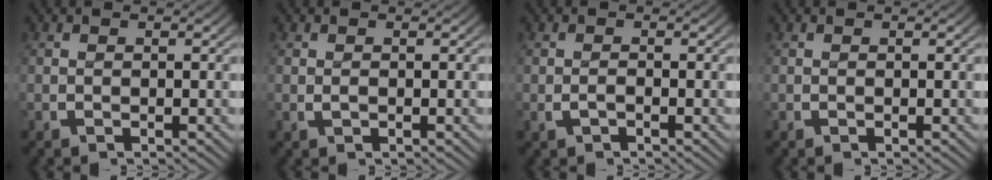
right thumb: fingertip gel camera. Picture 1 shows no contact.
{"total": 0.0}
{"total": 0.8, "force": [-0.7, 0.2, 0.2], "torque": [-0.014, -0.005, -0.009]}
{"total": 0.0}